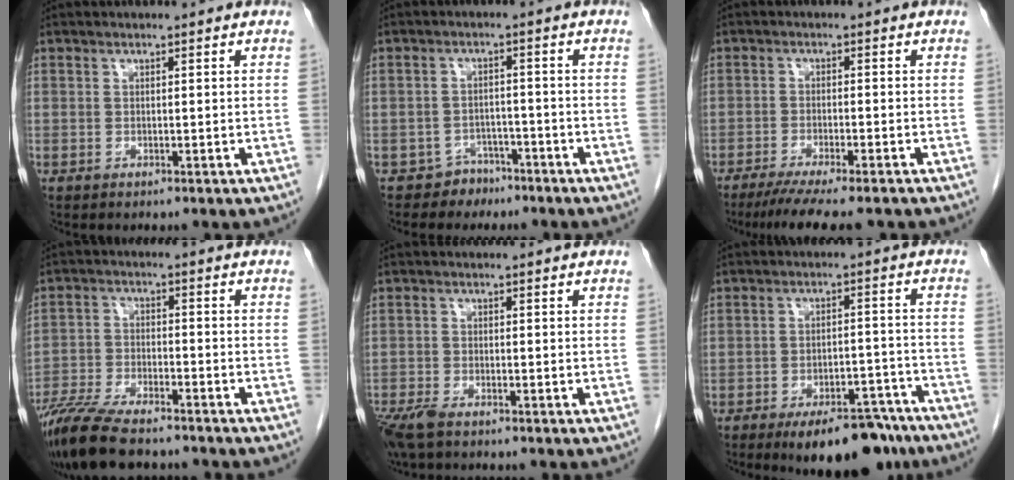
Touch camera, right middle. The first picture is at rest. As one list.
[{"total": 3.4, "force": [-2.6, 2.2, -0.2], "torque": [0.002, 0.011, -0.039]}, {"total": 10.2, "force": [-8.4, 0.7, 5.8], "torque": [-0.077, -0.020, -0.126]}, {"total": 12.9, "force": [-10.7, 2.6, 6.7], "torque": [-0.121, -0.029, -0.179]}, {"total": 4.5, "force": [-3.4, 1.2, 2.7], "torque": [-0.059, -0.012, -0.061]}, {"total": 13.0, "force": [-9.9, 4.7, 7.0], "torque": [-0.068, 0.013, -0.144]}]